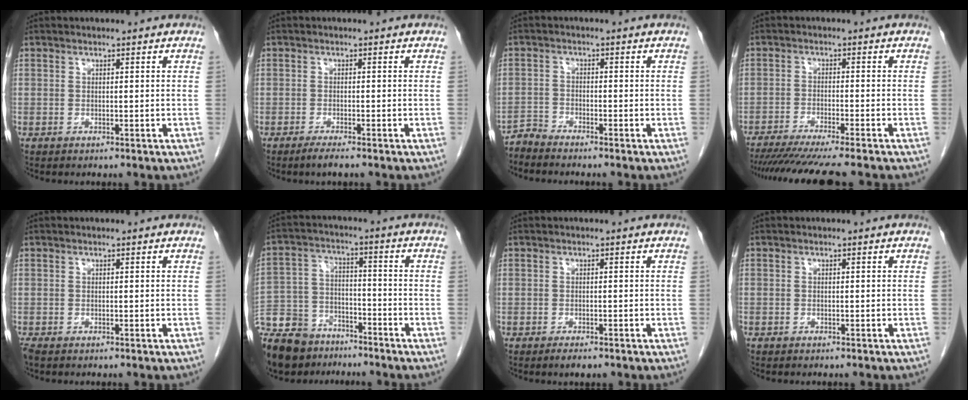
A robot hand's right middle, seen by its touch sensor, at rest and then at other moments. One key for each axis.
{"total": 1.9, "fx": -1.5, "fy": -0.1, "fz": 1.2, "tx": -0.032, "ty": -0.007, "tz": -0.028}
{"total": 2.2, "fx": -2.1, "fy": -0.3, "fz": -0.3, "tx": 0.012, "ty": -0.011, "tz": -0.043}
{"total": 13.1, "fx": -11.4, "fy": -0.6, "fz": 6.4, "tx": -0.078, "ty": -0.034, "tz": -0.172}
{"total": 1.0, "fx": -0.8, "fy": 0.3, "fz": 0.4, "tx": -0.013, "ty": -0.004, "tz": -0.015}
{"total": 16.3, "fx": -12.9, "fy": 8.2, "fz": 5.5, "tx": -0.134, "ty": 0.012, "tz": -0.218}
{"total": 1.8, "fx": -1.3, "fy": 0.5, "fz": 1.1, "tx": -0.022, "ty": -0.004, "tz": -0.017}
{"total": 0.0}